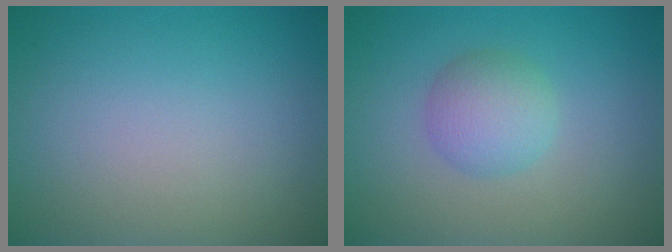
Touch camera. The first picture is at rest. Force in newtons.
{"total": 3.0, "press": 3.0, "slide": 0.1}